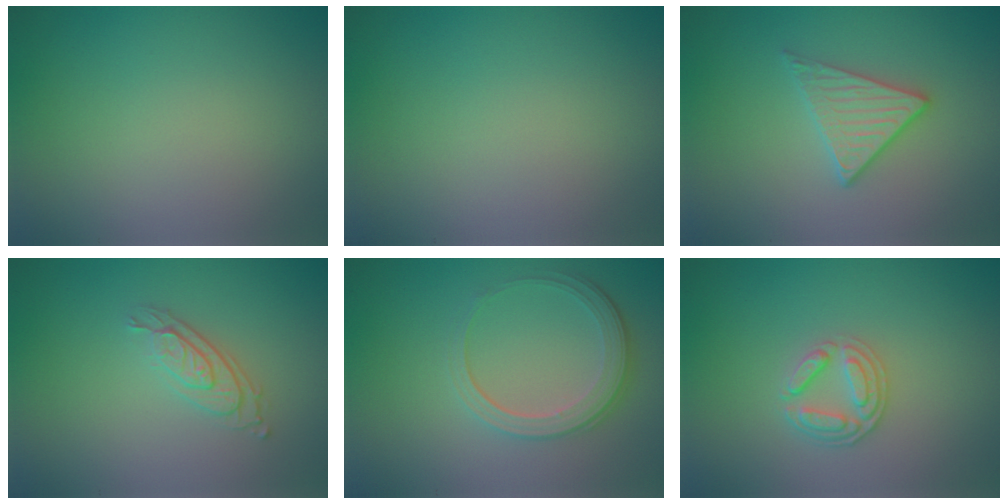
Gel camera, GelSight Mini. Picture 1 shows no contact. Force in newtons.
{"total": 0.0}
{"total": 3.0, "press": 2.7, "slide": 1.2}
{"total": 2.8, "press": 2.0, "slide": 1.8}
{"total": 3.8, "press": 2.7, "slide": 2.7}
{"total": 2.7, "press": 2.4, "slide": 1.2}